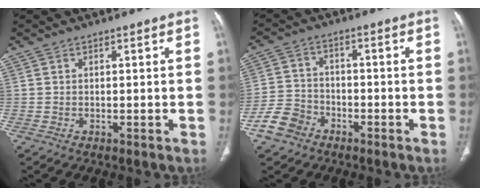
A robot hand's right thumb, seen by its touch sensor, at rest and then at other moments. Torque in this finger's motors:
{"motor_torque": [0.09, 0.00, -0.19, -0.09, -0.01]}